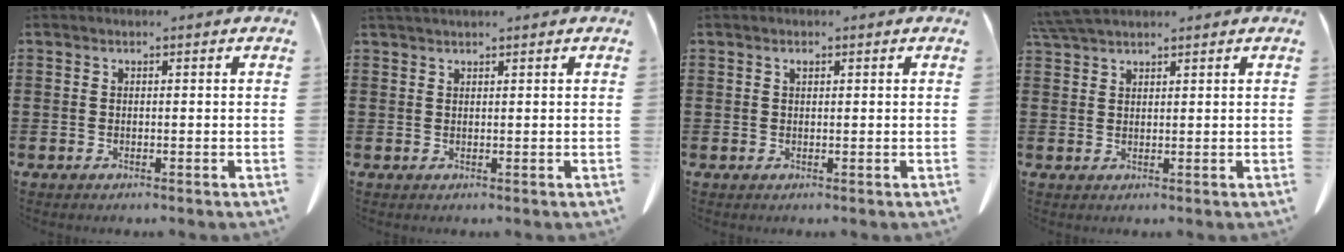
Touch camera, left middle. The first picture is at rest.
{"total": 1.1, "force": [1.1, 0.0, 0.4], "torque": [-0.010, -0.002, 0.022]}
{"total": 0.7, "force": [0.4, 0.2, 0.5], "torque": [-0.012, -0.001, 0.009]}
{"total": 4.2, "force": [3.8, 0.6, 1.8], "torque": [-0.046, -0.004, 0.074]}